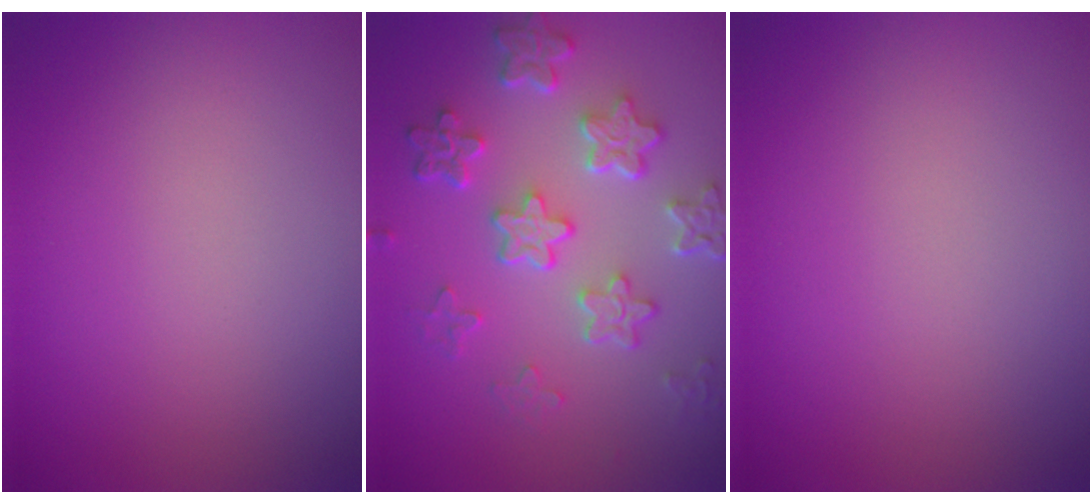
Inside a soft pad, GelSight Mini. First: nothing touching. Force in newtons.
{"total": 5.4, "press": 4.1, "slide": 3.5}
{"total": 0.0}